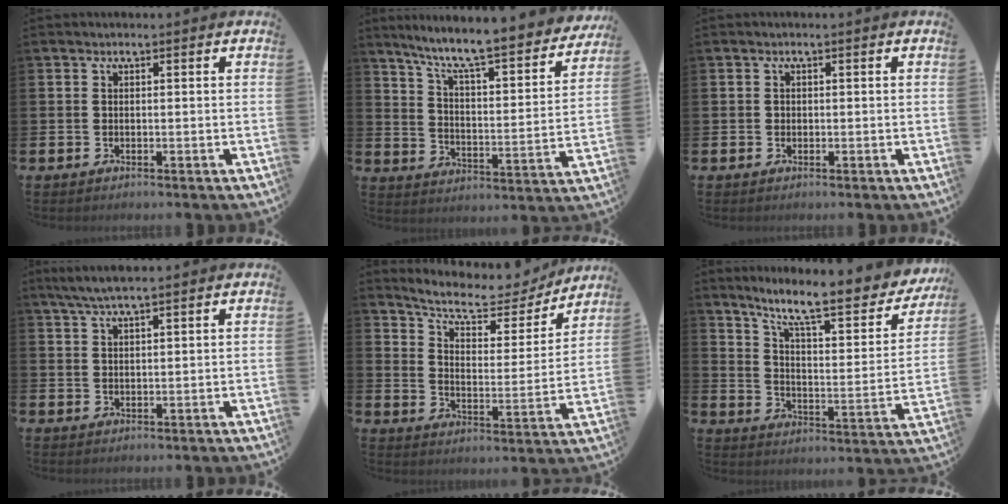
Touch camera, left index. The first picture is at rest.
{"total": 8.5, "force": [7.5, 0.8, 3.8], "torque": [-0.102, -0.064, 0.121]}
{"total": 0.5, "force": [0.0, 0.5, 0.1], "torque": [-0.001, 0.005, -0.002]}
{"total": 3.9, "force": [3.1, 0.4, 2.2], "torque": [-0.048, -0.001, 0.056]}
{"total": 8.0, "force": [7.0, 2.7, 2.7], "torque": [-0.076, -0.048, 0.116]}
{"total": 10.4, "force": [8.4, 2.1, 5.8], "torque": [-0.124, -0.061, 0.133]}